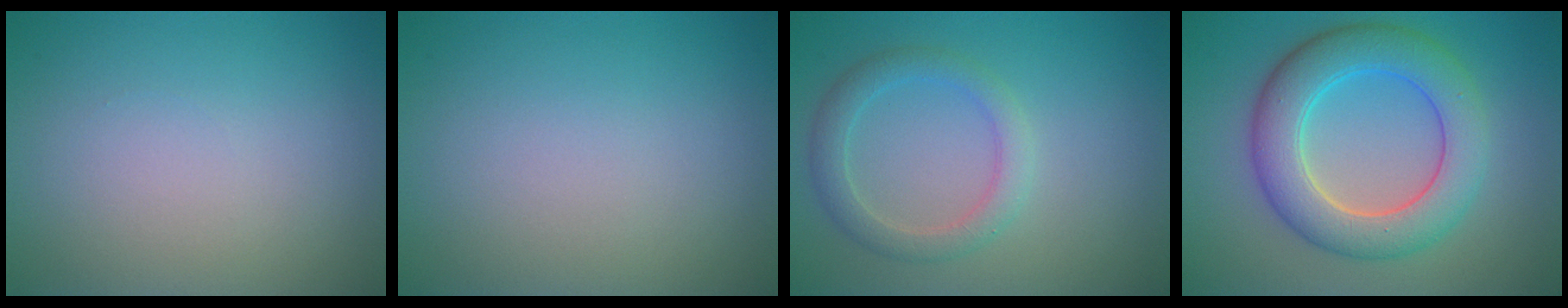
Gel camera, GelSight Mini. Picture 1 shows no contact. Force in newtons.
{"total": 0.0}
{"total": 2.7, "press": 2.7, "slide": 0.1}
{"total": 7.3, "press": 7.3, "slide": 0.5}